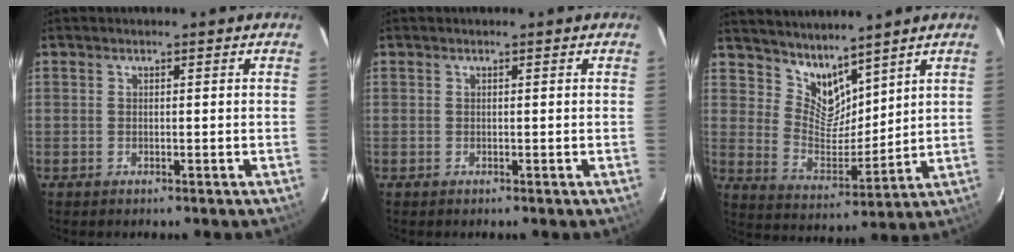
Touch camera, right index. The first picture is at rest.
{"total": 0.0}
{"total": 9.0, "force": [7.7, 3.7, 3.0], "torque": [-0.054, -0.005, 0.154]}